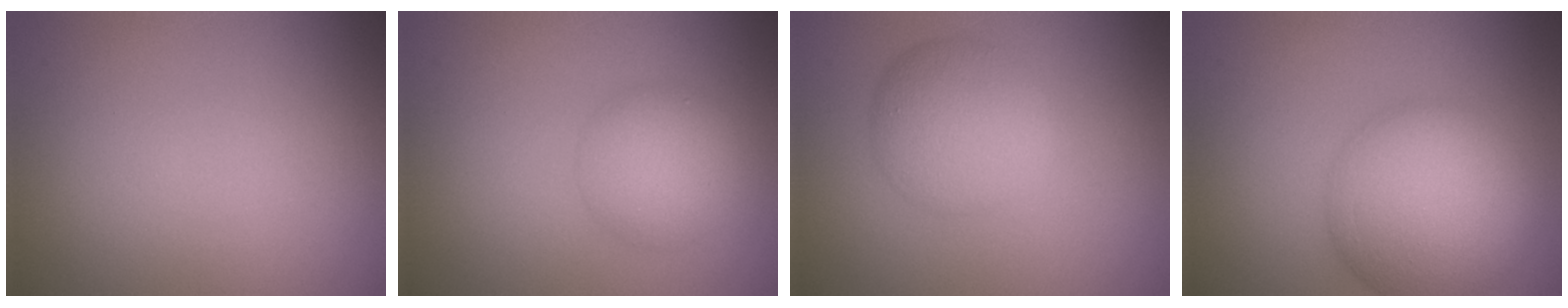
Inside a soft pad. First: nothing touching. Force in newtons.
{"total": 3.8, "press": 3.8, "slide": 0.1}
{"total": 4.7, "press": 4.7, "slide": 0.2}
{"total": 8.7, "press": 8.7, "slide": 0.4}